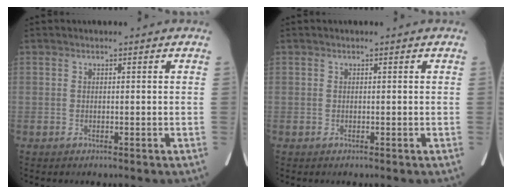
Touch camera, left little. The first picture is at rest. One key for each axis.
{"total": 0.0}